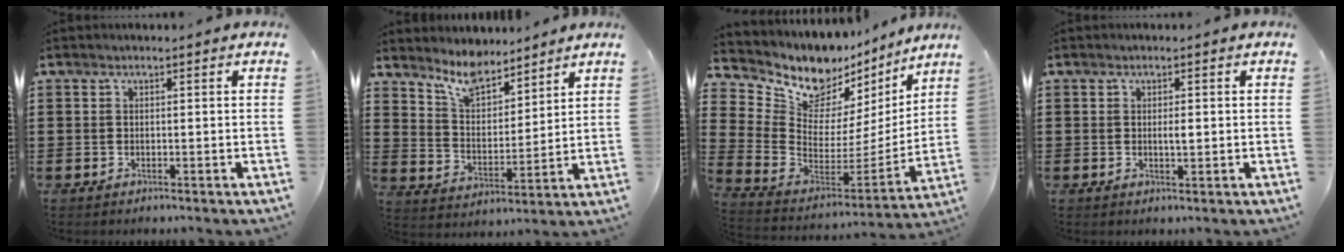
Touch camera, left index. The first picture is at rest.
{"total": 7.0, "force": [6.2, 2.2, 2.2], "torque": [-0.072, -0.024, 0.113]}
{"total": 8.6, "force": [7.0, 4.8, 1.6], "torque": [-0.067, -0.073, 0.123]}
{"total": 1.5, "force": [0.1, 0.4, 1.4], "torque": [-0.027, 0.001, 0.000]}